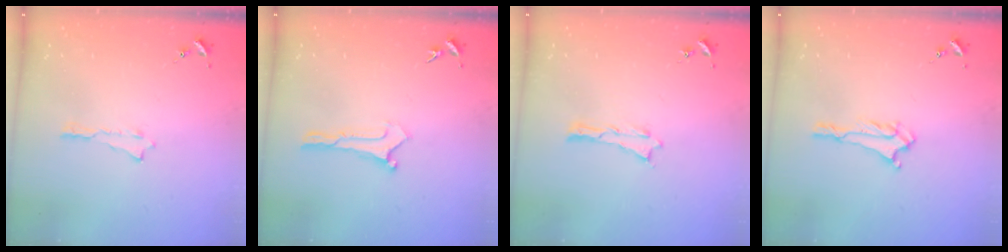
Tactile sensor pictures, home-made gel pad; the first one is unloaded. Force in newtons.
{"total": 0.0}
{"total": 0.0}
{"total": 1.9, "press": 1.9, "slide": 0.4}